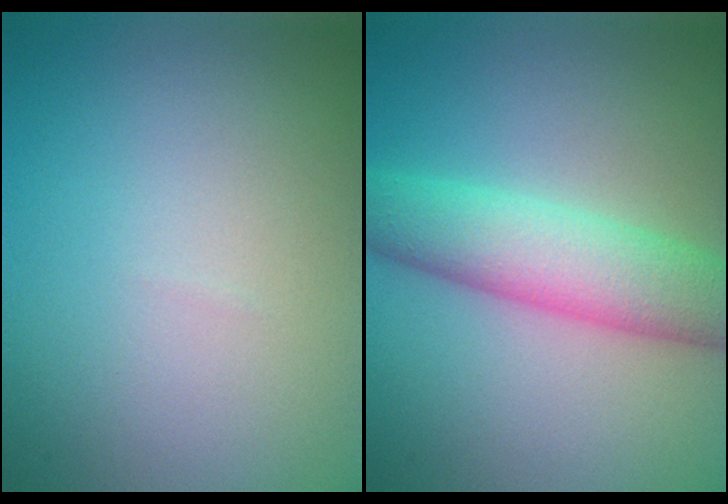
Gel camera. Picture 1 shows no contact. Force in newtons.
{"total": 6.2, "press": 6.2, "slide": 0.1}